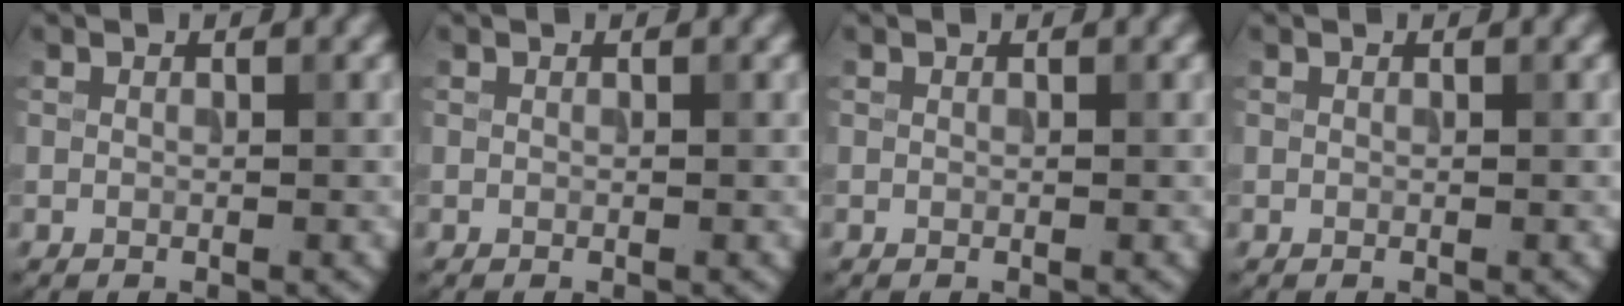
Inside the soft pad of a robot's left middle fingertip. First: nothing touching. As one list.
[{"total": 0.0}, {"total": 0.0}, {"total": 0.0}]